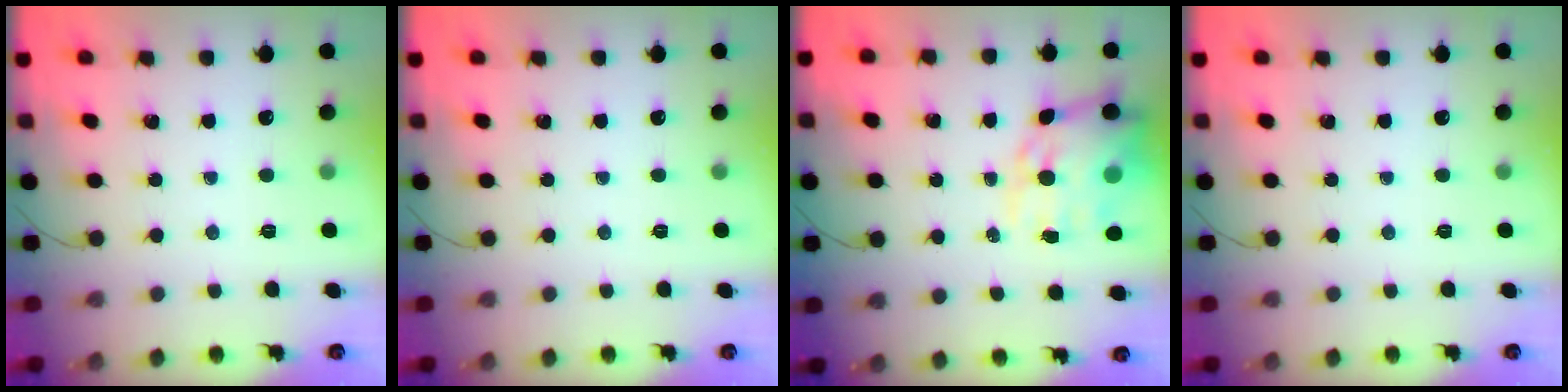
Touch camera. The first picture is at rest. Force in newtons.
{"total": 0.0}
{"total": 16.3, "press": 15.7, "slide": 4.2}
{"total": 0.0}